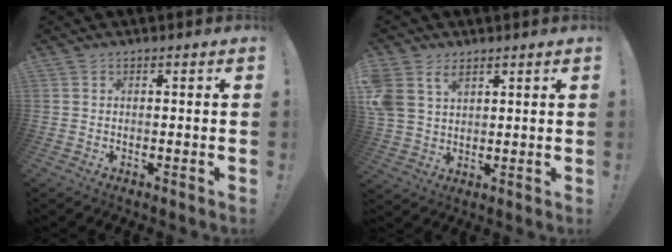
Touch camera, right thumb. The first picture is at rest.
{"total": 8.1, "force": [4.5, 5.6, 3.8], "torque": [-0.087, -0.020, 0.091]}